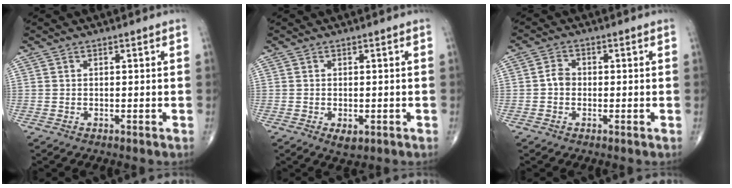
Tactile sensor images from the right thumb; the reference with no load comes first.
{"total": 2.5, "force": [-0.9, 1.4, 1.9], "torque": [-0.027, -0.003, -0.009]}
{"total": 2.6, "force": [-0.4, 2.1, 1.5], "torque": [-0.018, 0.011, -0.013]}